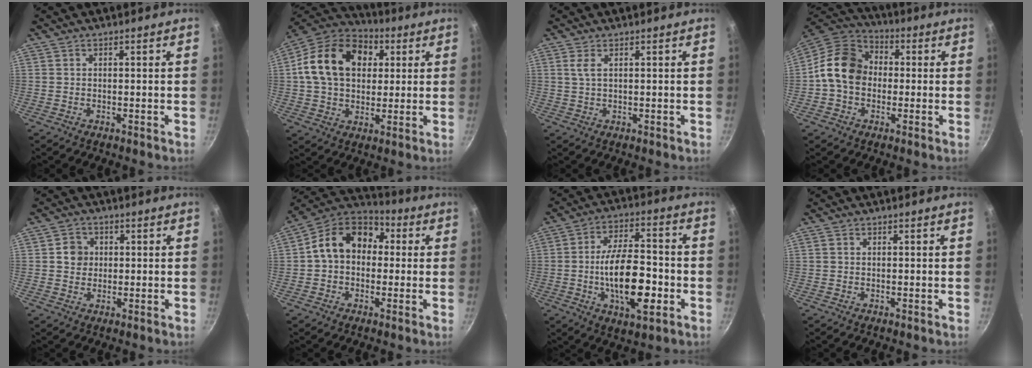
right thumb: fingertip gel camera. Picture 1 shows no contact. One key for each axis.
{"total": 19.4, "fx": 4.4, "fy": 14.2, "fz": 12.5, "tx": -0.198, "ty": 0.020, "tz": 0.063}
{"total": 1.9, "fx": 0.7, "fy": 0.6, "fz": 1.6, "tx": -0.035, "ty": -0.002, "tz": 0.015}
{"total": 12.9, "fx": -0.2, "fy": 10.4, "fz": 7.7, "tx": -0.098, "ty": 0.030, "tz": -0.026}
{"total": 3.9, "fx": 0.4, "fy": 3.6, "fz": 1.4, "tx": 0.000, "ty": 0.005, "tz": 0.002}
{"total": 13.6, "fx": 1.5, "fy": 10.4, "fz": 8.5, "tx": -0.109, "ty": 0.036, "tz": 0.003}
{"total": 16.0, "fx": -3.7, "fy": 7.0, "fz": 13.9, "tx": -0.219, "ty": 0.025, "tz": -0.062}
{"total": 0.0}